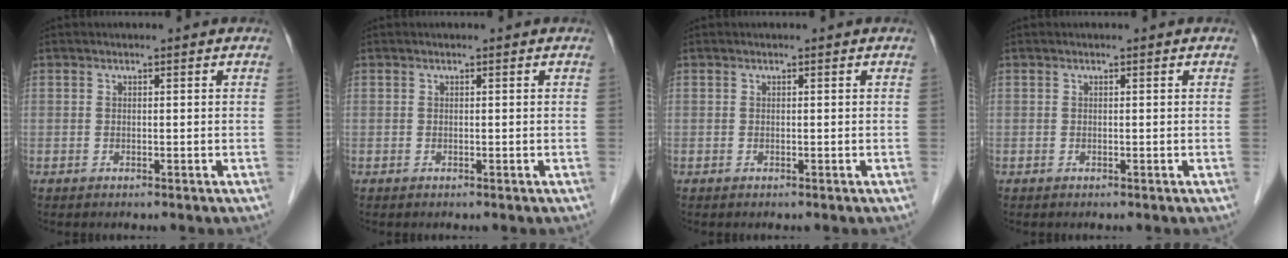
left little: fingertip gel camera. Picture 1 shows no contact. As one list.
[{"total": 0.0}, {"total": 0.0}, {"total": 0.0}]